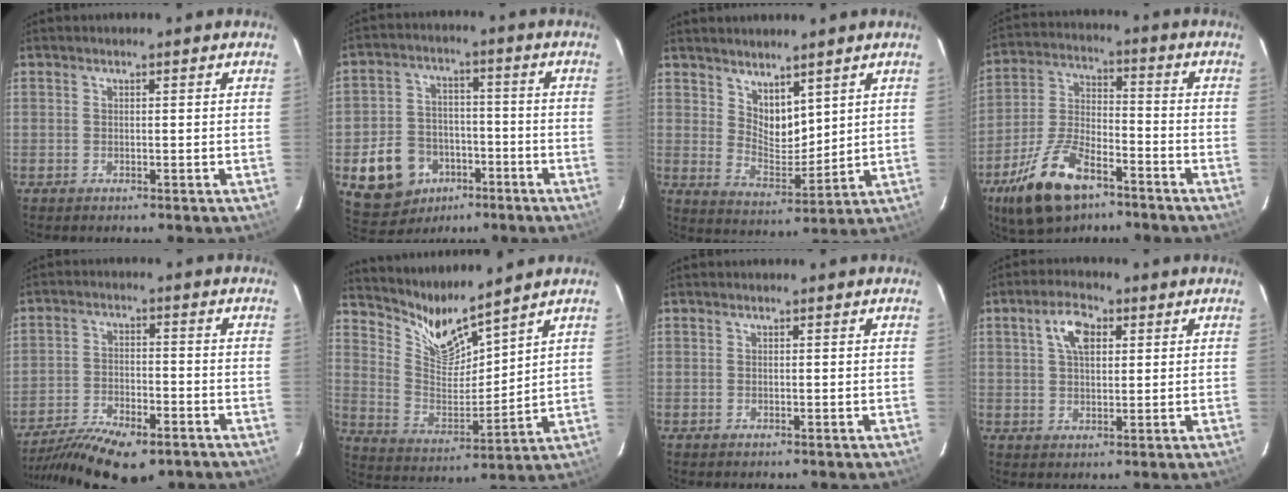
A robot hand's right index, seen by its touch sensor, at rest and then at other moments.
{"total": 12.6, "force": [-5.8, 10.2, 4.3], "torque": [-0.123, 0.027, -0.072]}
{"total": 6.9, "force": [4.9, 3.6, 3.2], "torque": [-0.046, -0.005, 0.097]}
{"total": 15.4, "force": [-9.5, 6.8, 10.0], "torque": [-0.217, -0.011, -0.174]}
{"total": 15.5, "force": [-11.5, 5.6, 8.7], "torque": [-0.187, -0.035, -0.189]}
{"total": 9.5, "force": [9.0, 0.4, 3.1], "torque": [-0.066, -0.031, 0.181]}
{"total": 0.0}
{"total": 5.9, "force": [2.2, 3.2, 4.4], "torque": [-0.082, 0.016, 0.041]}